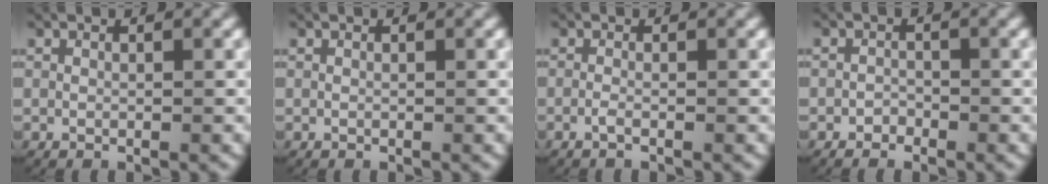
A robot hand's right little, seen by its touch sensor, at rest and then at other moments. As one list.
[{"total": 0.0}, {"total": 0.9, "force": [-0.7, 0.0, 0.6], "torque": [-0.023, -0.006, -0.012]}, {"total": 1.3, "force": [-1.0, 0.8, 0.1], "torque": [-0.002, -0.007, -0.019]}]